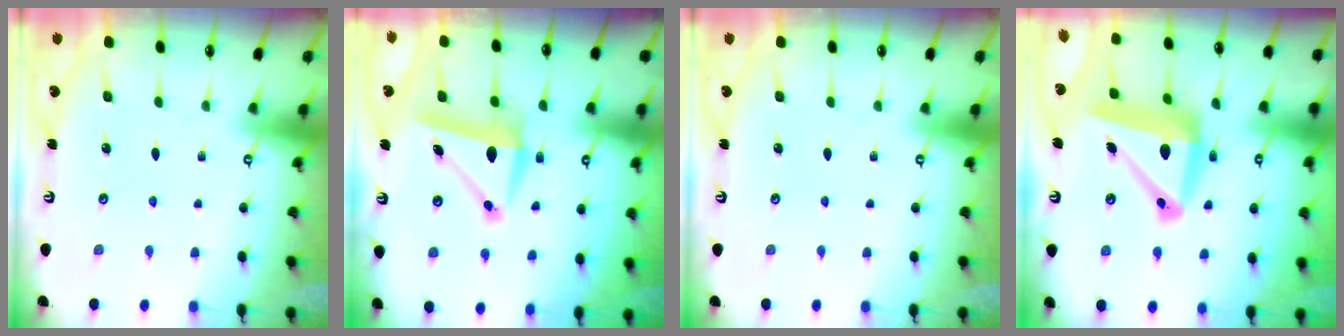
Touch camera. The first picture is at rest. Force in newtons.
{"total": 9.7, "press": 9.3, "slide": 2.8}
{"total": 0.0}
{"total": 15.9, "press": 15.7, "slide": 2.9}